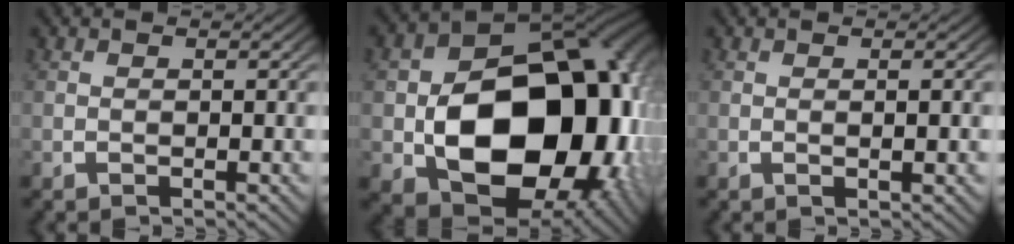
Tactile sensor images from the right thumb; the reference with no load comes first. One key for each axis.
{"total": 27.1, "fx": -3.0, "fy": 18.1, "fz": 20.0, "tx": -0.348, "ty": -0.091, "tz": -0.005}
{"total": 0.7, "fx": 0.2, "fy": 0.1, "fz": 0.7, "tx": -0.013, "ty": 0.001, "tz": 0.003}